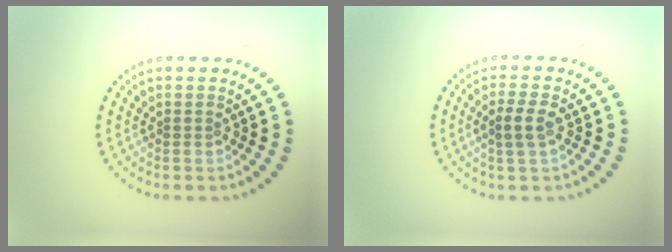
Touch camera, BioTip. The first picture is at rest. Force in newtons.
{"total": 2.1, "press": 2.0, "slide": 0.7}